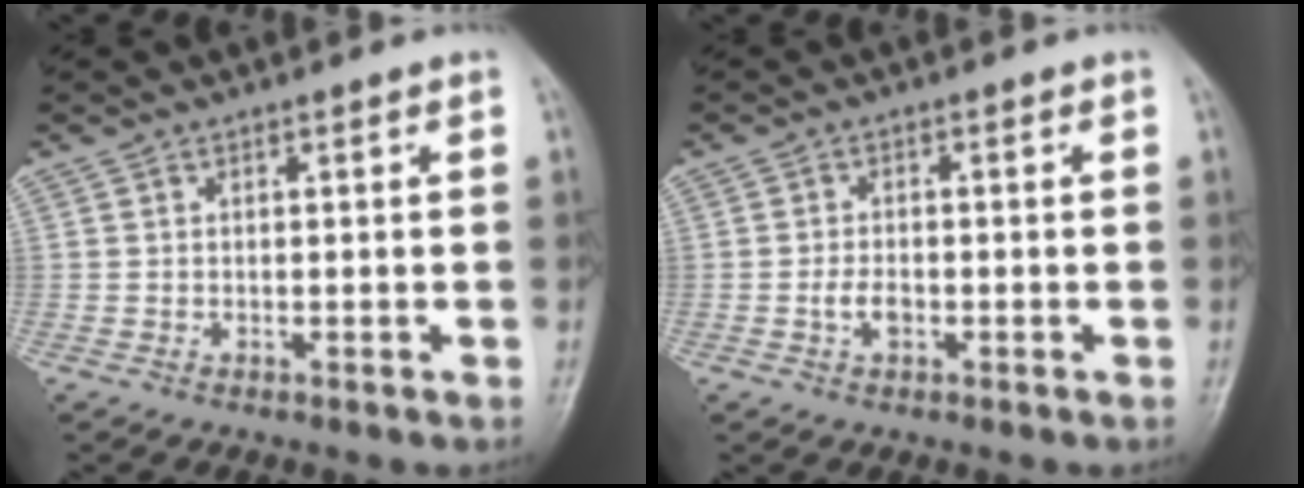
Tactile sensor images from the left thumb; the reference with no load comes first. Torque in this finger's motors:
{"motor_torque": [-0.20, 0.35, 0.43, 0.14, 0.03]}